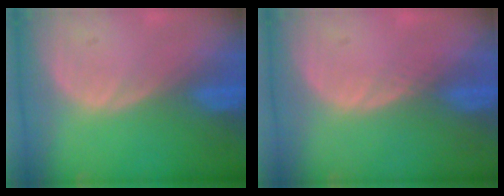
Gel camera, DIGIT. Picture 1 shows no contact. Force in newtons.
{"total": 0.7, "press": 0.6, "slide": 0.3}